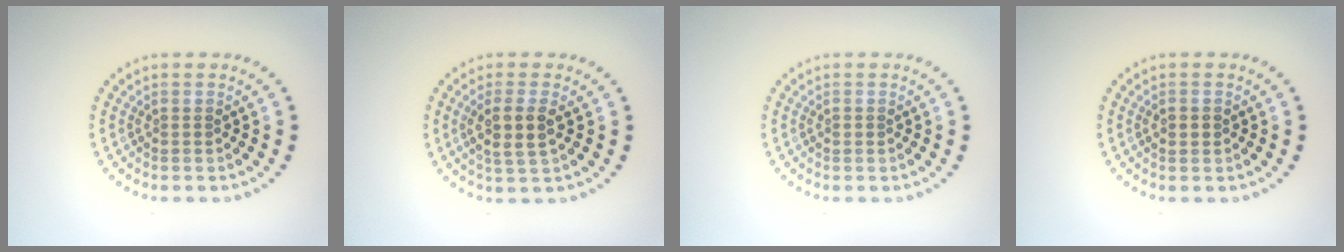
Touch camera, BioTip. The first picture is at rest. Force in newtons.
{"total": 2.9, "press": 2.6, "slide": 1.3}
{"total": 0.5, "press": 0.5, "slide": 0.1}
{"total": 1.4, "press": 1.4, "slide": 0.1}